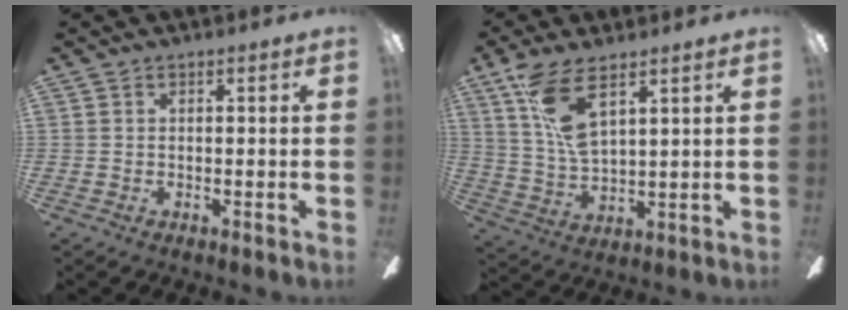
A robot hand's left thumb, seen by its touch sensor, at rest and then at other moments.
{"total": 11.6, "force": [6.5, 4.4, 8.6], "torque": [-0.174, -0.021, 0.122]}